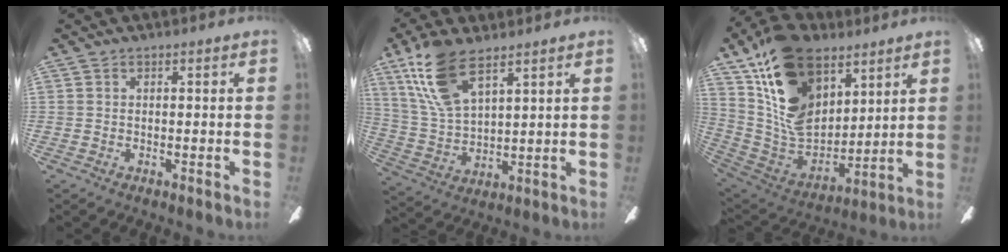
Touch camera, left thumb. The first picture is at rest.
{"total": 14.3, "force": [9.1, 5.7, 9.6], "torque": [-0.215, -0.023, 0.166]}
{"total": 20.2, "force": [11.6, 12.7, 10.7], "torque": [-0.208, -0.063, 0.217]}